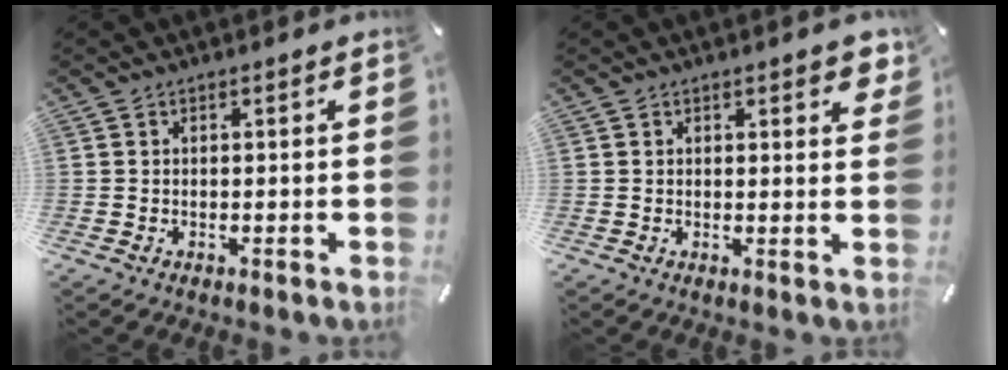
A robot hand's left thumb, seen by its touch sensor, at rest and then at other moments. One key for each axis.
{"total": 2.5, "fx": 1.8, "fy": 1.0, "fz": 1.4, "tx": -0.008, "ty": -0.008, "tz": 0.026}